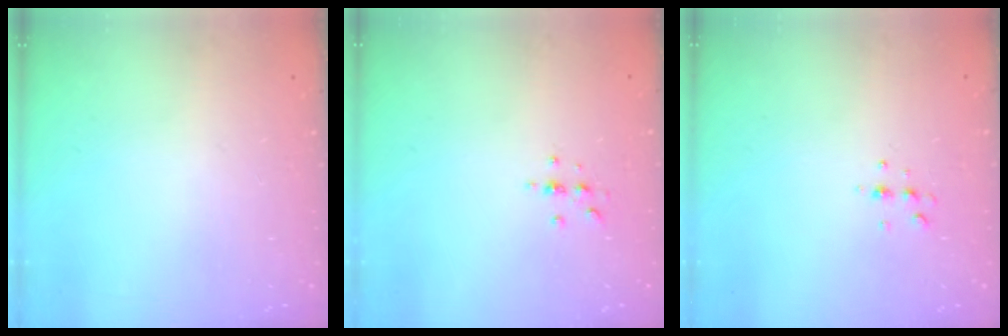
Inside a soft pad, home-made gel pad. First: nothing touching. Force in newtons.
{"total": 3.0, "press": 3.0, "slide": 0.3}
{"total": 4.7, "press": 4.6, "slide": 0.6}